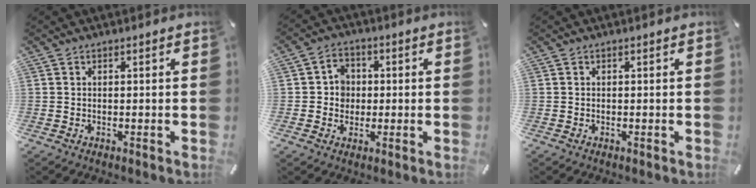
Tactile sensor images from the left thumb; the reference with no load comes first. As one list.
[{"total": 5.0, "force": [-0.5, 4.8, 1.1], "torque": [-0.024, 0.014, -0.011]}, {"total": 0.0}]